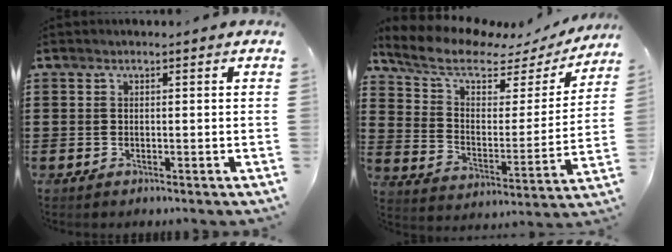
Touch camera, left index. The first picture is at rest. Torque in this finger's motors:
{"motor_torque": [2.14, 0.00, 0.58, 0.03]}